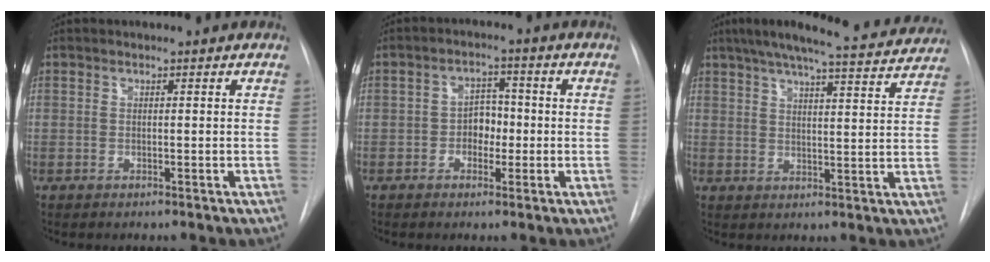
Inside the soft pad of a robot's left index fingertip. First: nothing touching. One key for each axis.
{"total": 4.1, "fx": -1.2, "fy": 2.9, "fz": 2.7, "tx": -0.038, "ty": 0.009, "tz": -0.024}
{"total": 19.9, "fx": 17.8, "fy": 2.4, "fz": 8.6, "tx": -0.135, "ty": -0.003, "tz": 0.220}